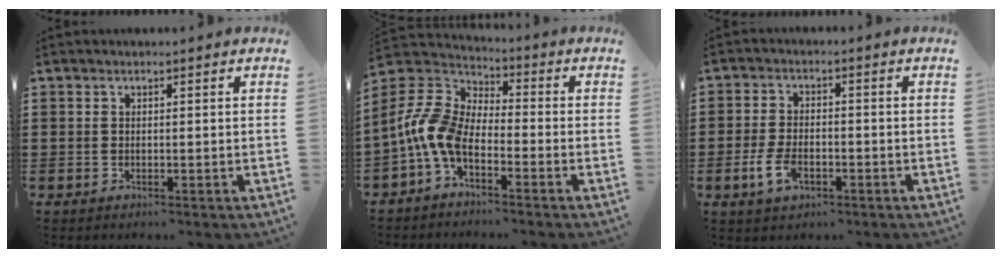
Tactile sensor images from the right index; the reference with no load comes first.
{"total": 8.6, "force": [-3.4, 4.6, 6.4], "torque": [-0.182, -0.019, -0.079]}
{"total": 4.6, "force": [-1.7, 2.5, 3.6], "torque": [-0.080, -0.003, -0.032]}